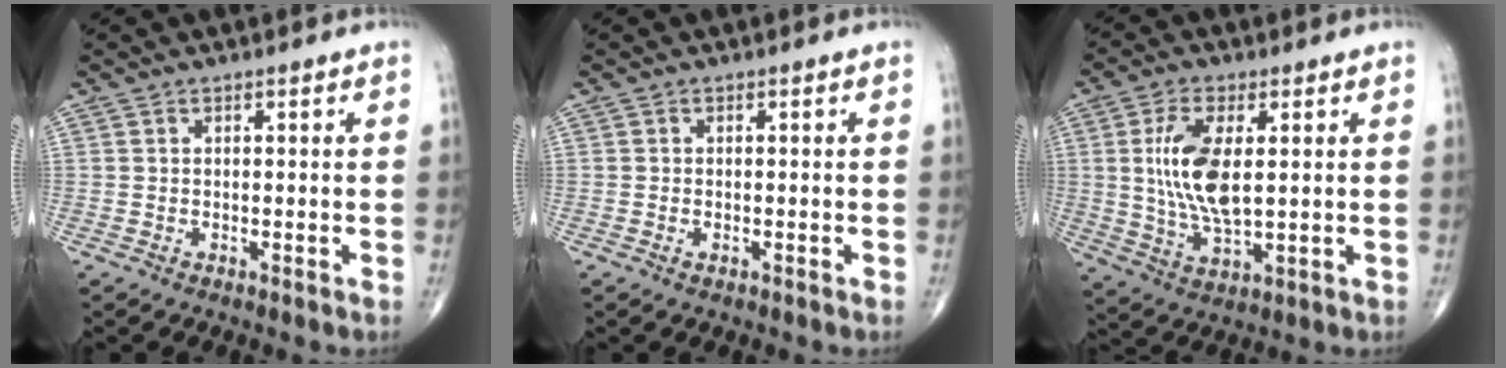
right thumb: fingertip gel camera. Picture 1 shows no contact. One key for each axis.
{"total": 0.8, "fx": -0.3, "fy": 0.4, "fz": 0.6, "tx": -0.013, "ty": 0.004, "tz": -0.004}
{"total": 11.7, "fx": 1.7, "fy": 5.2, "fz": 10.4, "tx": -0.207, "ty": -0.014, "tz": 0.039}